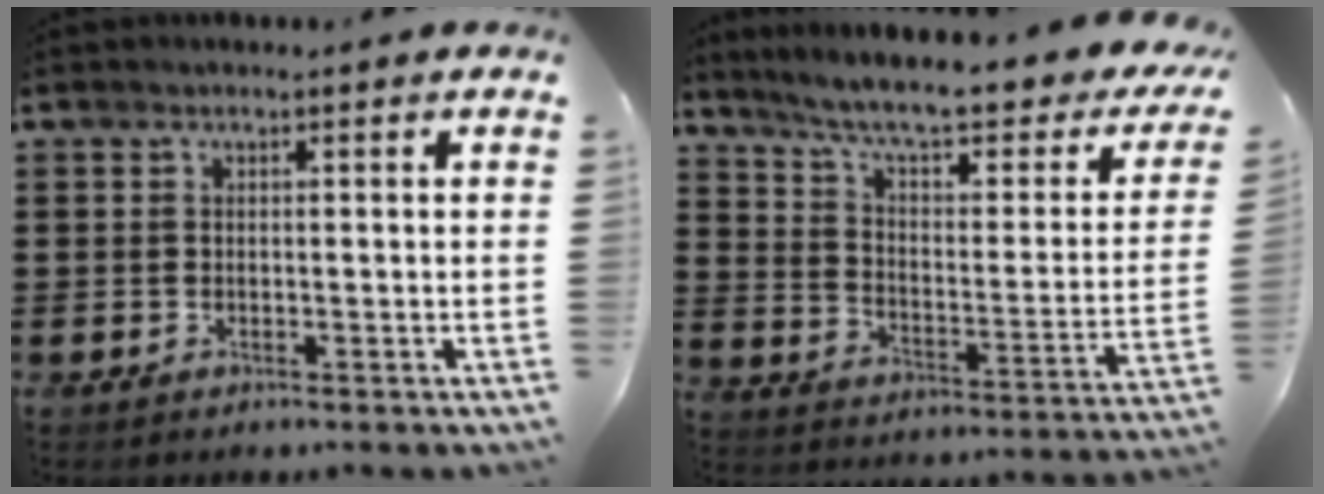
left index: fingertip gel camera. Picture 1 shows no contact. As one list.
[{"total": 8.0, "force": [6.0, 0.8, 5.2], "torque": [-0.114, -0.046, 0.095]}]